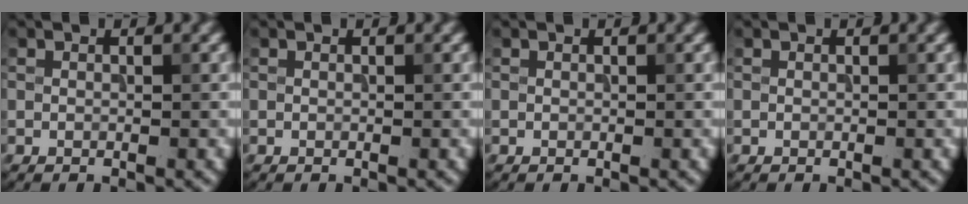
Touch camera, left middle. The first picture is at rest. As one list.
[{"total": 0.0}, {"total": 0.0}, {"total": 0.0}]